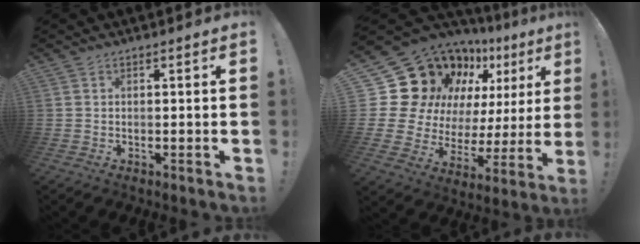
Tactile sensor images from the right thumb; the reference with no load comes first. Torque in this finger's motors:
{"motor_torque": [-0.40, 1.07, 0.03, 0.23, 0.06]}